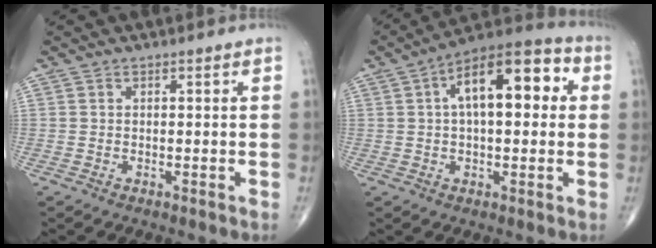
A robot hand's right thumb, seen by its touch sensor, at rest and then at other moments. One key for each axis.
{"total": 15.9, "fx": 3.4, "fy": 7.4, "fz": 13.7, "tx": -0.186, "ty": 0.033, "tz": 0.042}